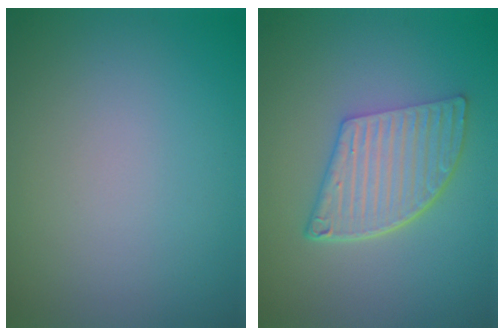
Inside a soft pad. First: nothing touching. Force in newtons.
{"total": 5.8, "press": 4.2, "slide": 3.9}